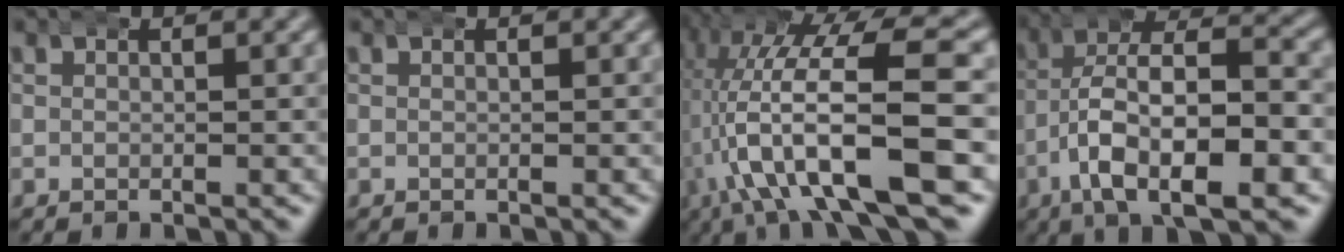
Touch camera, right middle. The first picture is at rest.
{"total": 0.0}
{"total": 11.5, "force": [-1.2, 4.7, 10.4], "torque": [-0.189, -0.007, -0.009]}
{"total": 9.5, "force": [-1.5, 4.9, 8.0], "torque": [-0.139, -0.020, -0.020]}